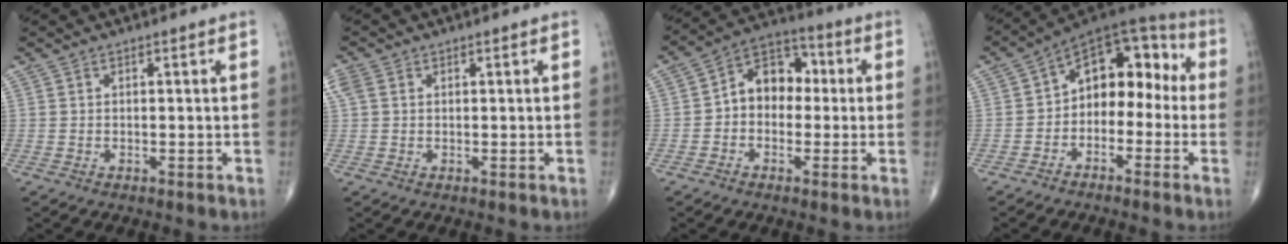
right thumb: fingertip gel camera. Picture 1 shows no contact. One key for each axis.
{"total": 2.9, "fx": 0.9, "fy": 2.2, "fz": 1.6, "tx": -0.053, "ty": 0.015, "tz": 0.022}
{"total": 9.9, "fx": 0.0, "fy": 7.4, "fz": 6.6, "tx": -0.070, "ty": 0.038, "tz": -0.016}
{"total": 13.0, "fx": -1.1, "fy": 8.7, "fz": 9.6, "tx": -0.093, "ty": 0.056, "tz": -0.038}